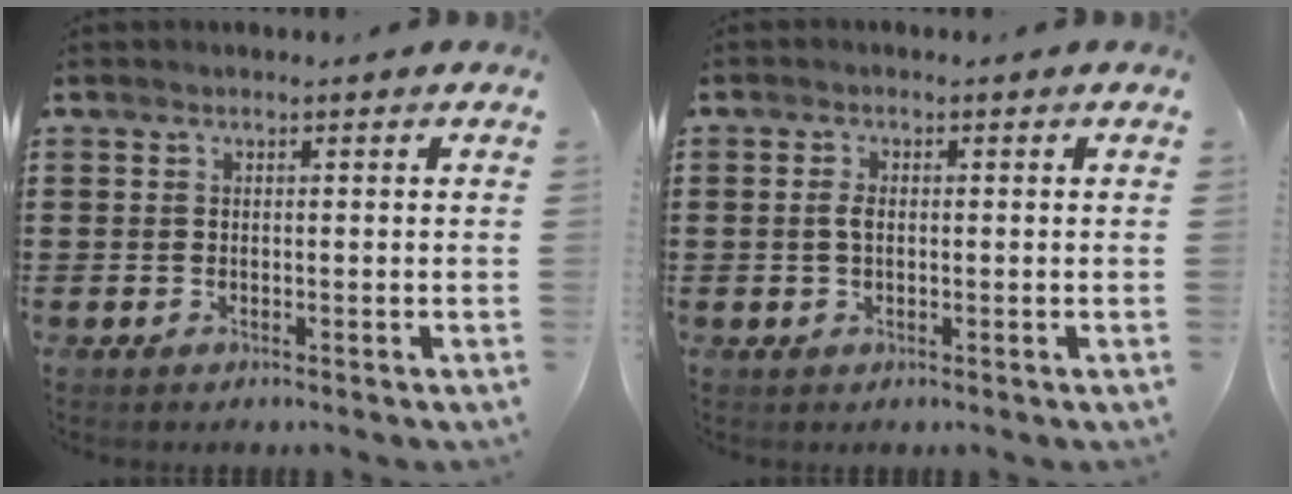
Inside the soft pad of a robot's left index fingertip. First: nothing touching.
{"total": 1.8, "force": [0.0, 0.8, 1.6], "torque": [-0.041, 0.000, -0.003]}